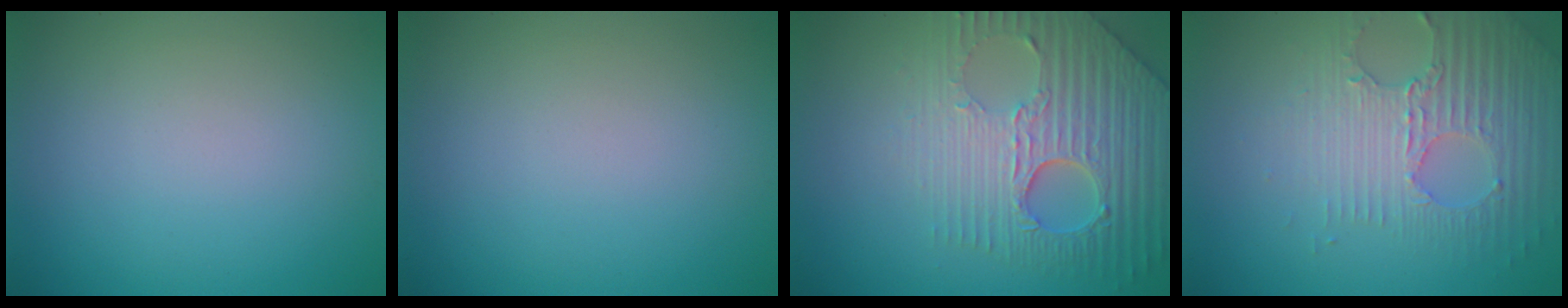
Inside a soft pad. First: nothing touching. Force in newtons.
{"total": 0.0}
{"total": 6.6, "press": 5.4, "slide": 3.8}
{"total": 3.9, "press": 3.8, "slide": 1.1}